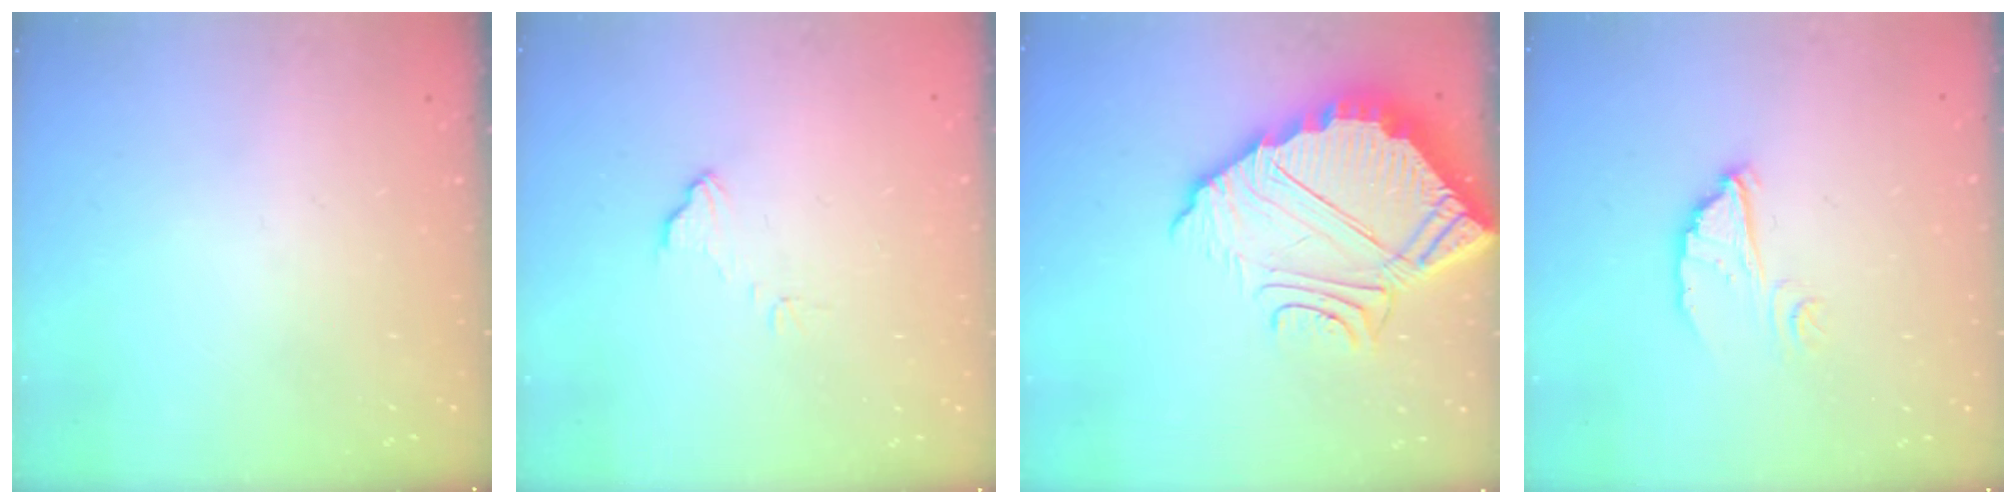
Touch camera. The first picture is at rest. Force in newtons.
{"total": 5.0, "press": 5.0, "slide": 0.5}
{"total": 12.7, "press": 12.7, "slide": 0.8}
{"total": 6.1, "press": 6.1, "slide": 0.5}